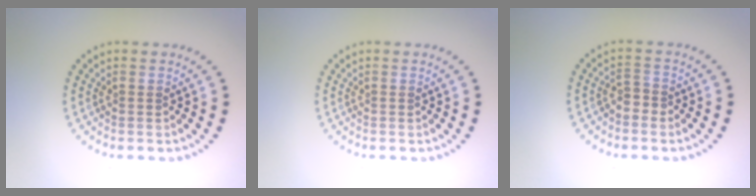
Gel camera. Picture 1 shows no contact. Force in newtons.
{"total": 0.0}
{"total": 1.5, "press": 1.2, "slide": 0.8}